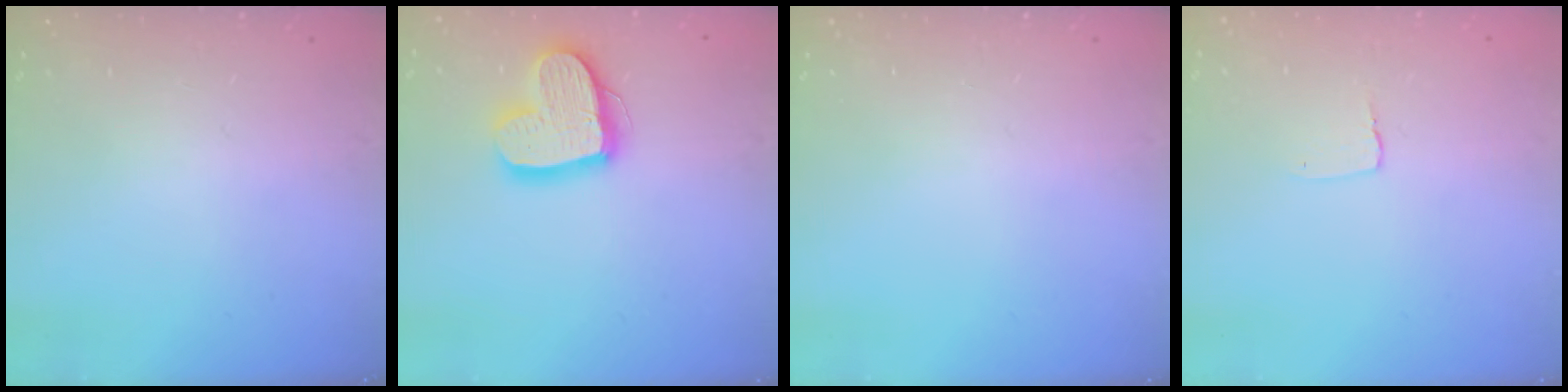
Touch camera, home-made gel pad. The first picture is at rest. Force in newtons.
{"total": 16.5, "press": 16.5, "slide": 1.6}
{"total": 0.0}
{"total": 2.7, "press": 2.7, "slide": 0.2}